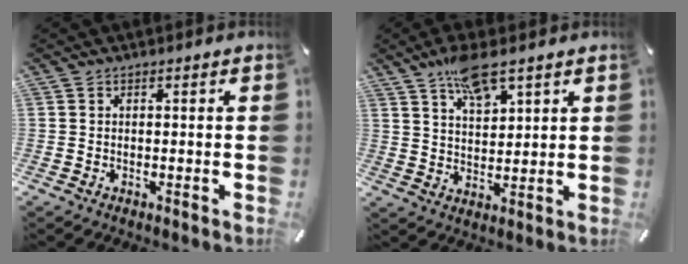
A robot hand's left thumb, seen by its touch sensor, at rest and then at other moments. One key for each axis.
{"total": 8.7, "fx": 6.1, "fy": 3.1, "fz": 5.5, "tx": -0.098, "ty": -0.025, "tz": 0.106}